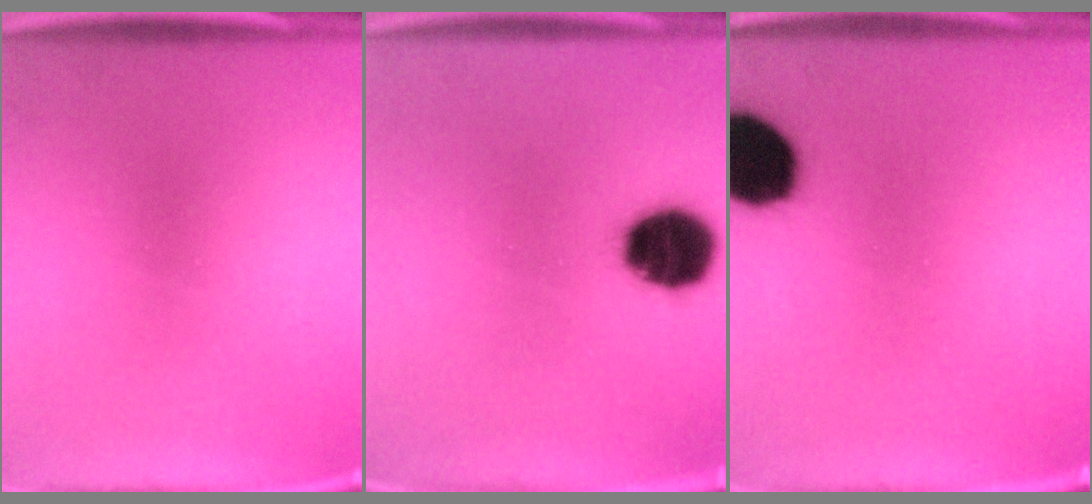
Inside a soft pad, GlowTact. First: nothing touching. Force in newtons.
{"total": 12.8}
{"total": 15.1}